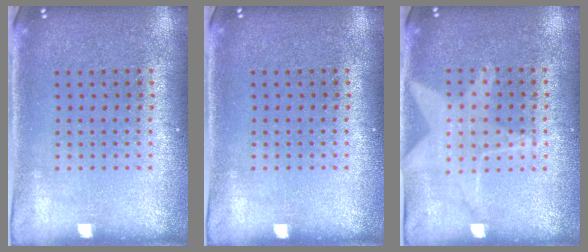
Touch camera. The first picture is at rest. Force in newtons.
{"total": 0.0}
{"total": 1.1, "press": 1.1, "slide": 0.3}